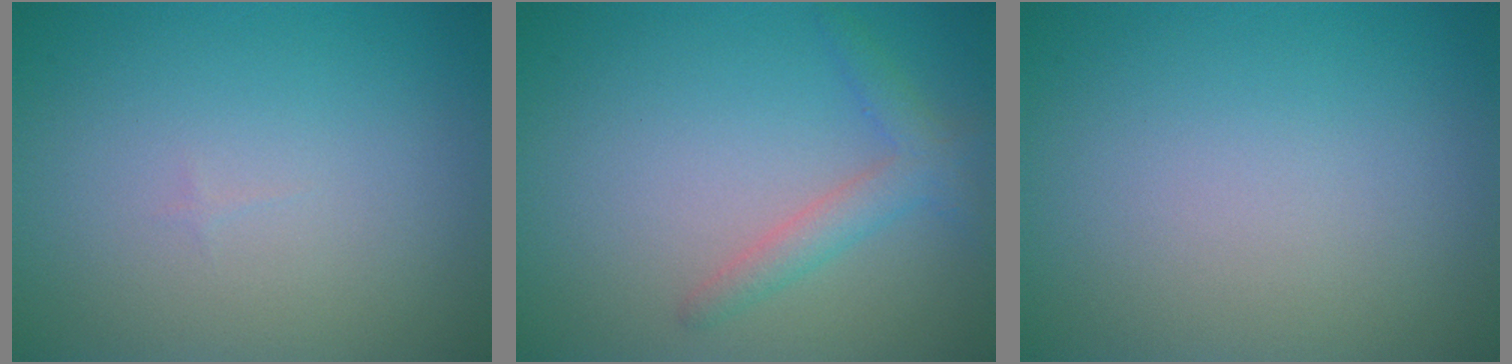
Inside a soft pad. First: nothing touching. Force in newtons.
{"total": 2.3, "press": 2.3, "slide": 0.1}
{"total": 0.0}